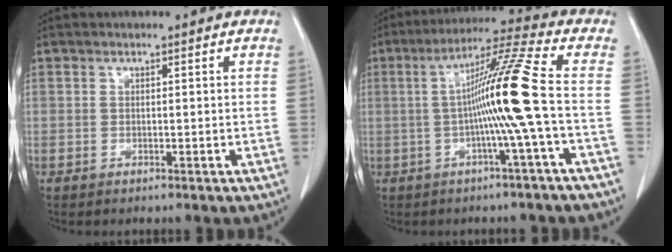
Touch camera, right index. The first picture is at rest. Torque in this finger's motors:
{"motor_torque": [1.35, -0.24, 0.71, 0.20]}